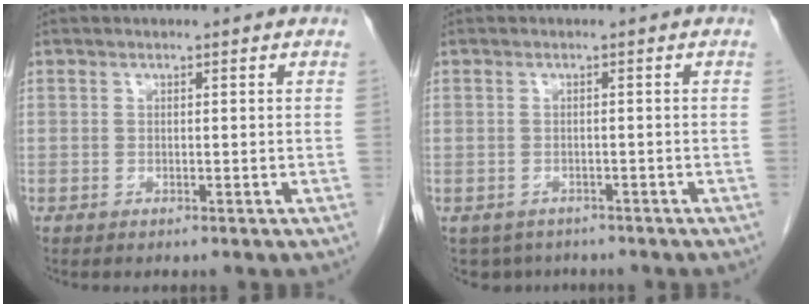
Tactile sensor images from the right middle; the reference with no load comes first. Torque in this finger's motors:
{"motor_torque": [0.04, -0.03, -0.11, -0.01]}